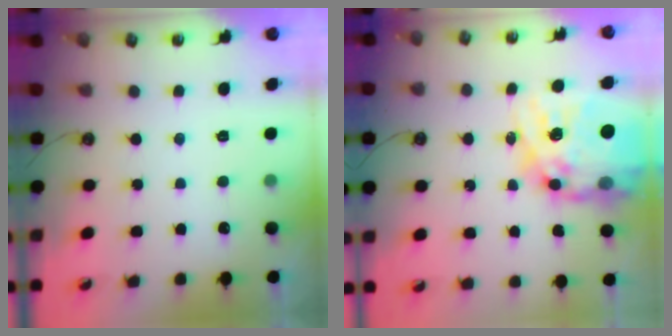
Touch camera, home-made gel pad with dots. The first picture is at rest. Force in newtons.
{"total": 26.7, "press": 26.6, "slide": 2.6}